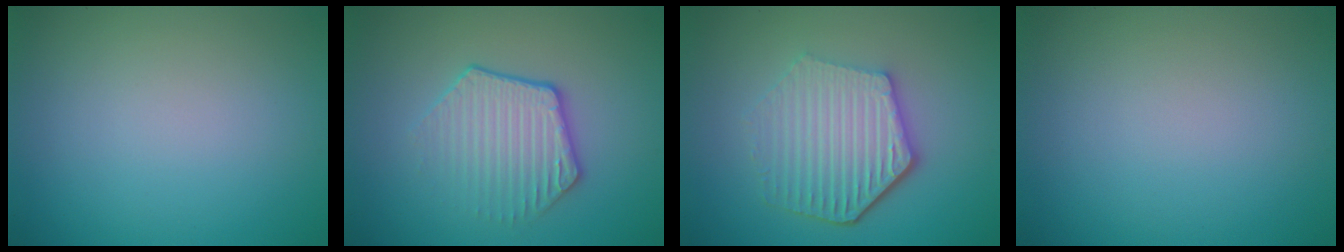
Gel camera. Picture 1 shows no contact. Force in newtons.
{"total": 3.6, "press": 3.2, "slide": 1.6}
{"total": 5.8, "press": 4.4, "slide": 3.7}
{"total": 0.0}